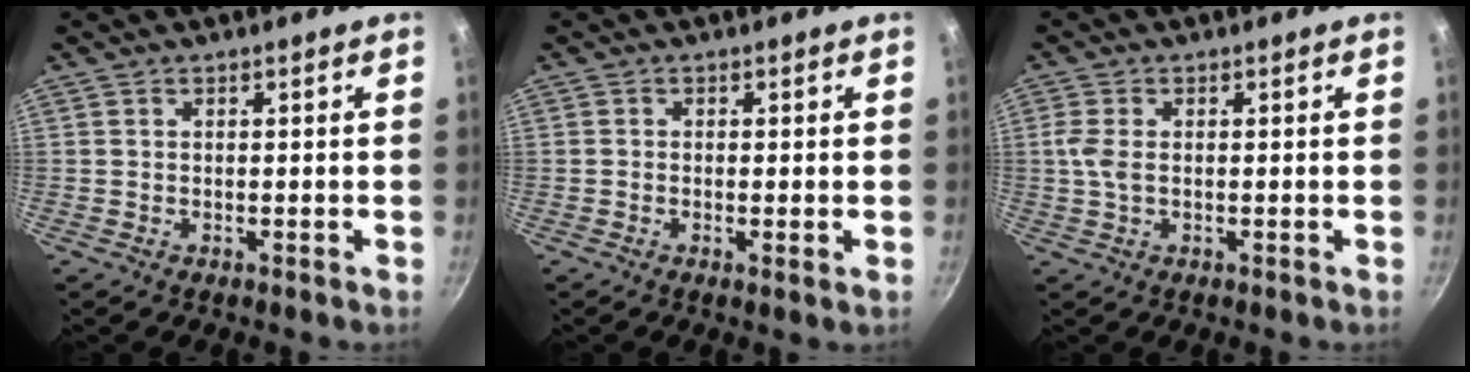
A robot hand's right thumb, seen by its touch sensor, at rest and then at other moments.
{"total": 1.1, "force": [-0.2, 0.1, 1.1], "torque": [-0.021, -0.004, -0.007]}
{"total": 3.0, "force": [0.2, 1.5, 2.6], "torque": [-0.062, 0.001, 0.002]}